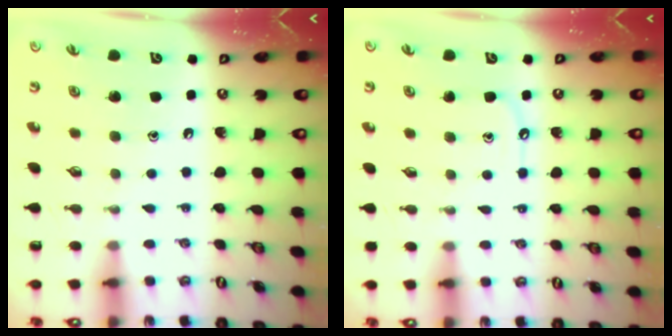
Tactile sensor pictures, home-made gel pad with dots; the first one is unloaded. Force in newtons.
{"total": 4.0, "press": 3.9, "slide": 0.6}